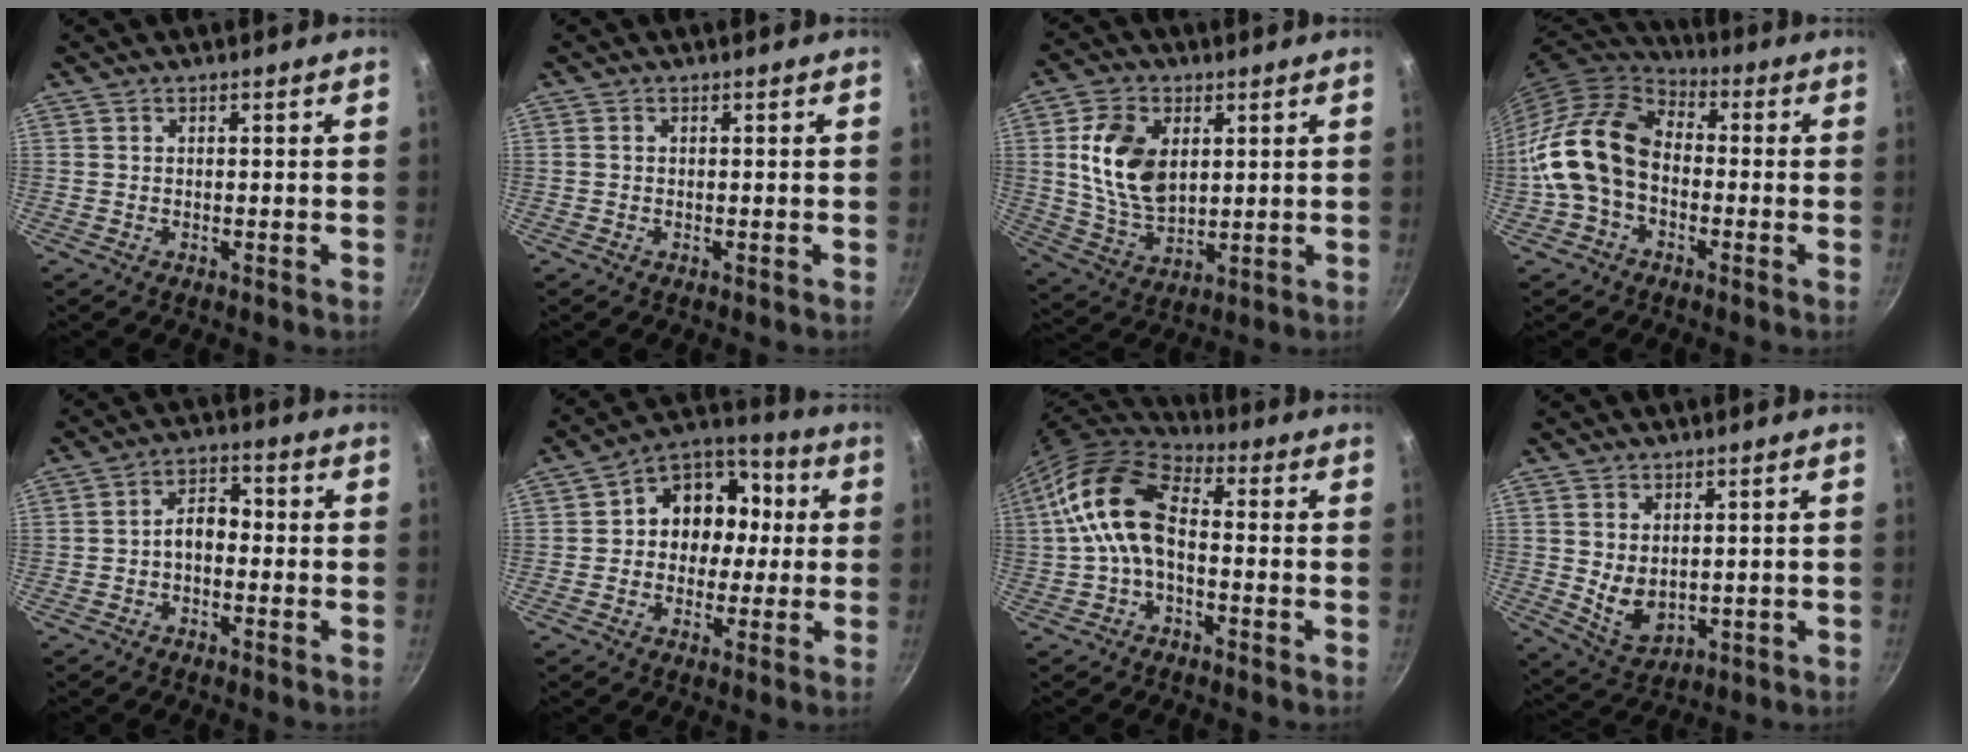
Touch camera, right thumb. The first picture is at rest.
{"total": 0.0}
{"total": 13.5, "force": [2.9, 8.8, 9.9], "torque": [-0.166, -0.017, 0.063]}
{"total": 15.1, "force": [-2.1, 10.8, 10.3], "torque": [-0.171, 0.040, -0.056]}
{"total": 5.1, "force": [-1.2, 3.3, 3.8], "torque": [-0.043, 0.026, -0.029]}
{"total": 13.3, "force": [0.9, 11.0, 7.4], "torque": [-0.058, 0.033, -0.006]}
{"total": 12.6, "force": [-0.9, 7.3, 10.2], "torque": [-0.183, 0.040, -0.033]}
{"total": 6.6, "force": [1.1, 4.3, 4.8], "torque": [-0.073, -0.023, 0.039]}